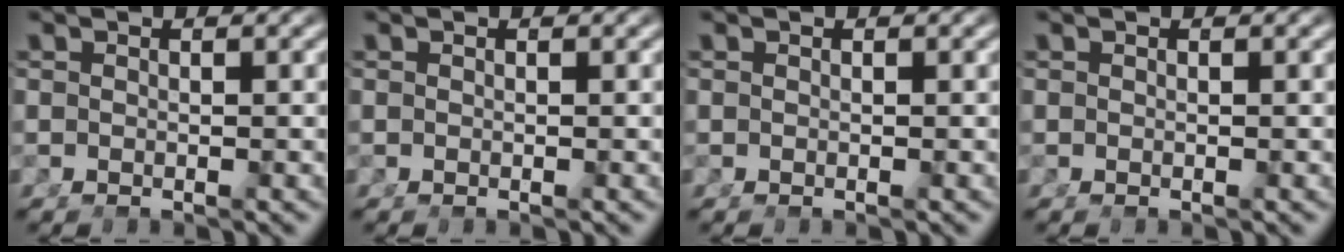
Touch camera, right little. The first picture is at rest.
{"total": 0.0}
{"total": 0.0}
{"total": 0.0}